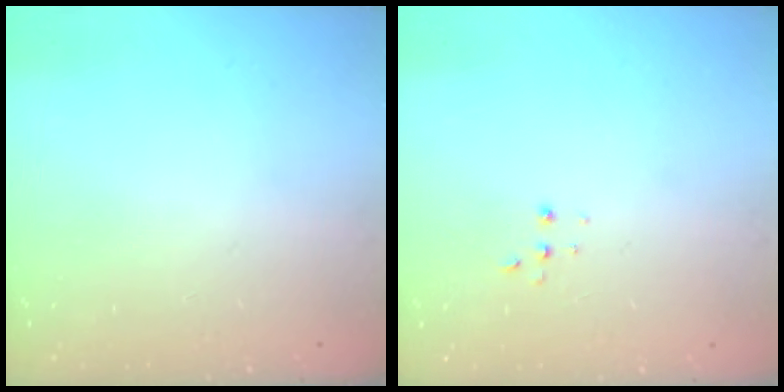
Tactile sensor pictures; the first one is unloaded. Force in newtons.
{"total": 2.2, "press": 2.2, "slide": 0.5}